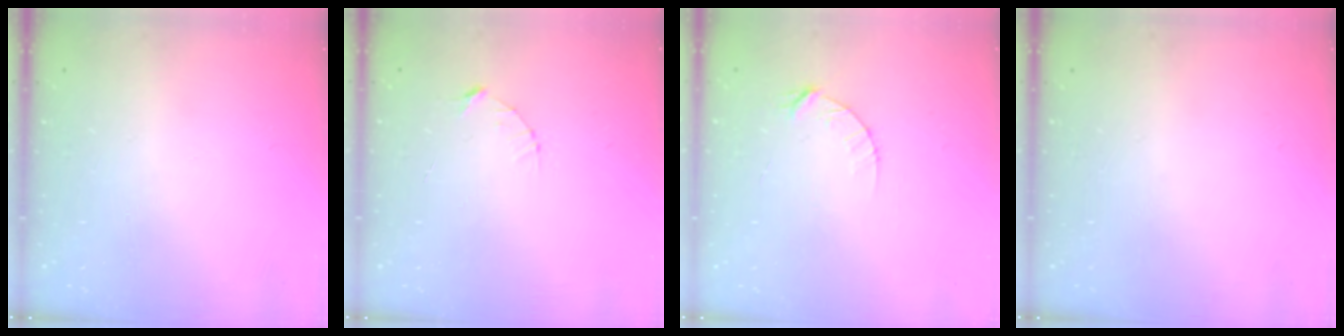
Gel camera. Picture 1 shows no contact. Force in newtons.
{"total": 3.1, "press": 3.1, "slide": 0.3}
{"total": 4.4, "press": 4.4, "slide": 0.4}
{"total": 0.0}